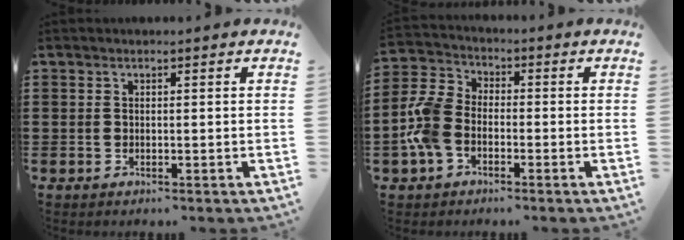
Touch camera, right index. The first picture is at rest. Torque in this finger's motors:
{"motor_torque": [1.91, -0.09, 0.89, 0.21]}